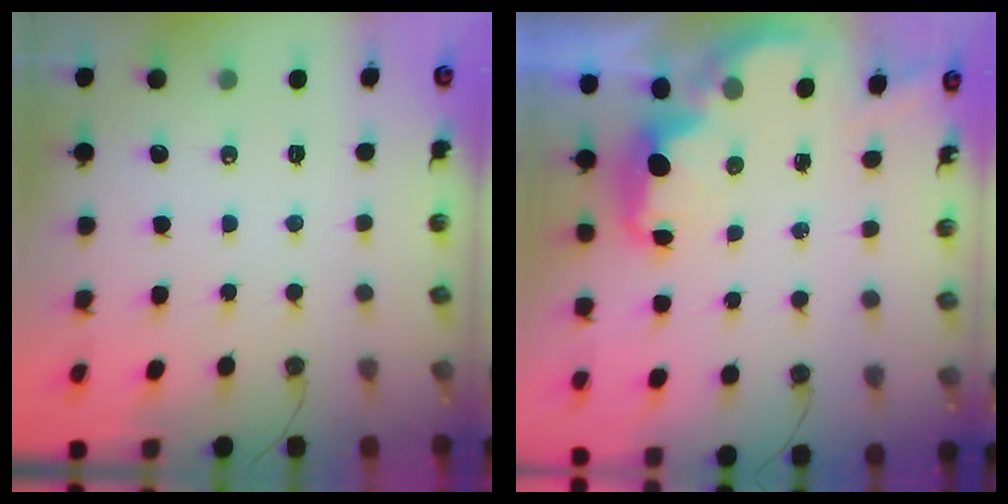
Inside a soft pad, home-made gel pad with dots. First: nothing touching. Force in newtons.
{"total": 2.6, "press": 2.6, "slide": 0.4}